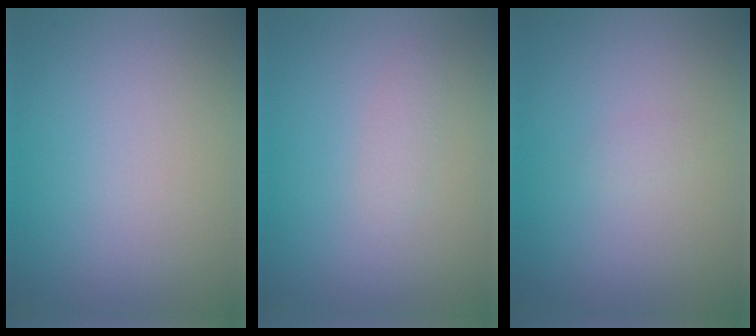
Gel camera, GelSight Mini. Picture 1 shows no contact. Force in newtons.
{"total": 0.9, "press": 0.9, "slide": 0.0}
{"total": 0.6, "press": 0.6, "slide": 0.1}